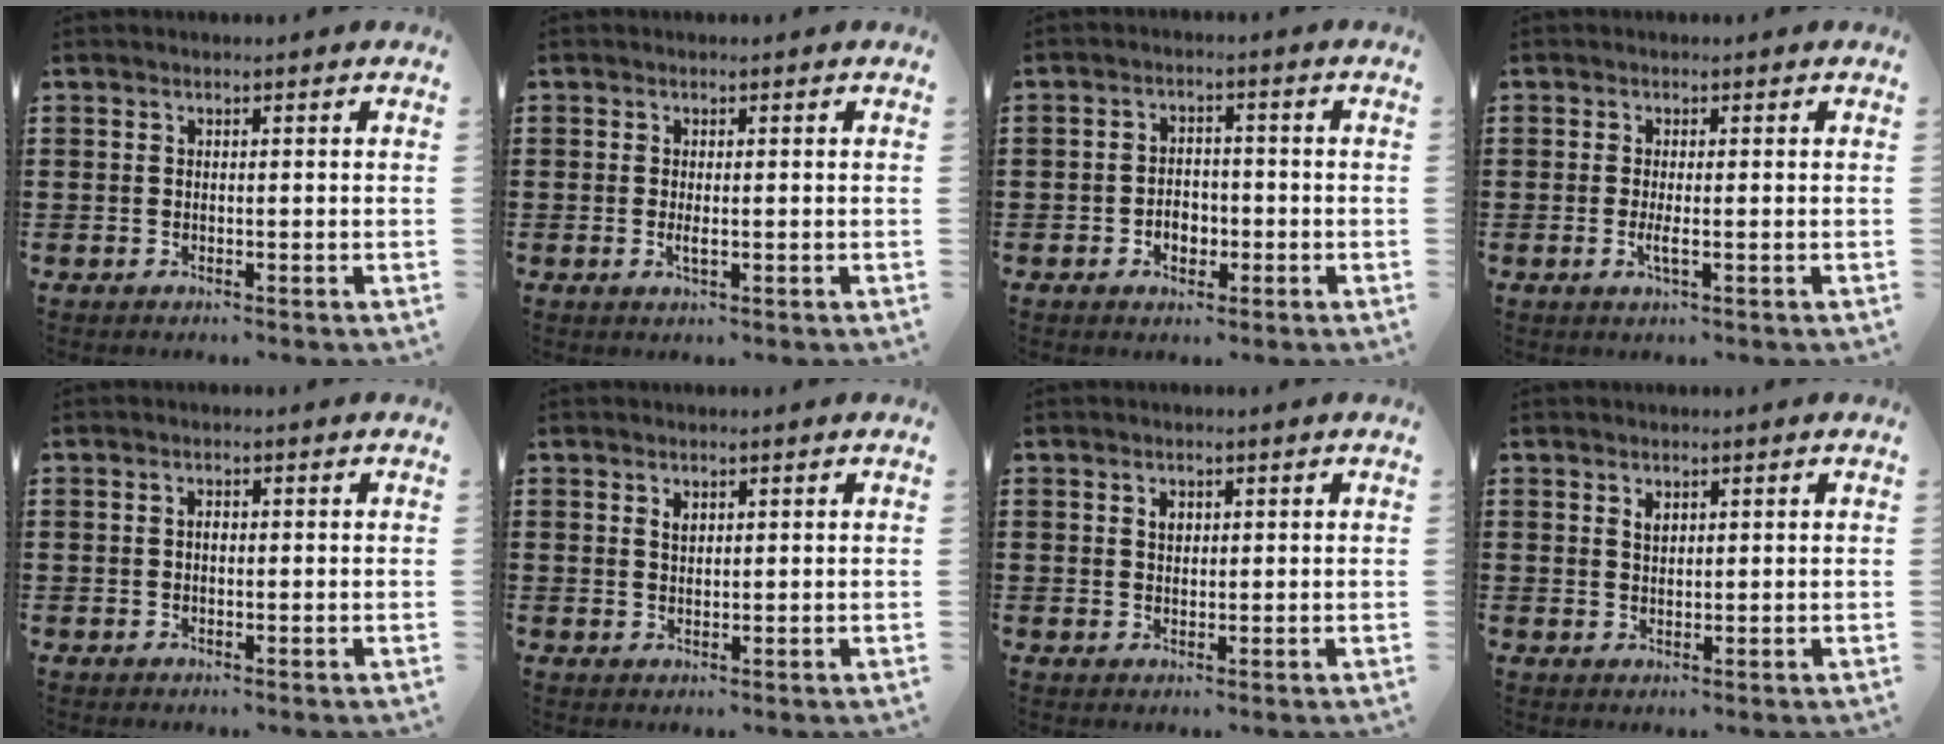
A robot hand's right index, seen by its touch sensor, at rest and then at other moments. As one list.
[{"total": 1.3, "force": [-0.2, 0.4, 1.2], "torque": [-0.023, -0.002, -0.002]}, {"total": 3.3, "force": [-1.2, 2.4, 1.8], "torque": [-0.030, 0.002, -0.027]}, {"total": 2.0, "force": [-0.5, 0.2, 1.9], "torque": [-0.042, -0.006, -0.010]}, {"total": 0.9, "force": [0.0, 0.5, 0.8], "torque": [-0.017, 0.001, -0.001]}, {"total": 1.2, "force": [0.7, 0.7, 0.7], "torque": [-0.015, 0.003, 0.012]}, {"total": 1.5, "force": [0.7, 1.0, 0.9], "torque": [-0.021, 0.005, 0.012]}, {"total": 1.3, "force": [0.8, 0.7, 0.7], "torque": [-0.016, 0.004, 0.014]}]